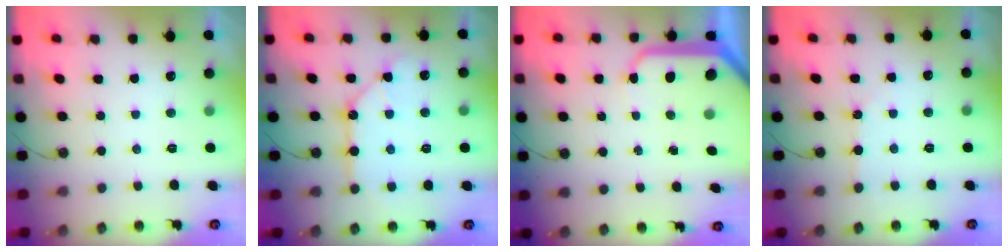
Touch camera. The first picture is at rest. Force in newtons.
{"total": 10.8, "press": 10.7, "slide": 1.3}
{"total": 10.3, "press": 10.3, "slide": 1.2}
{"total": 1.9, "press": 1.8, "slide": 0.4}